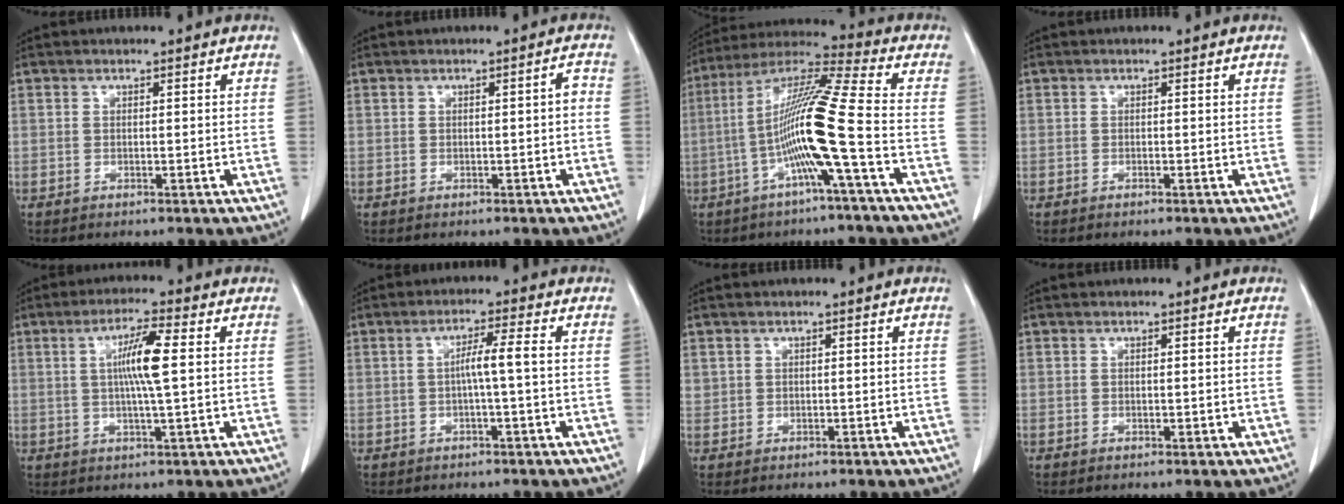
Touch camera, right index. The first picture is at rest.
{"total": 1.3, "force": [-0.3, 0.2, 1.3], "torque": [-0.014, 0.002, -0.004]}
{"total": 13.7, "force": [-3.4, -1.7, 13.2], "torque": [-0.250, 0.009, -0.075]}
{"total": 0.0}
{"total": 6.9, "force": [1.0, -0.1, 6.8], "torque": [-0.123, -0.001, 0.015]}
{"total": 3.7, "force": [-0.2, -0.4, 3.7], "torque": [-0.065, 0.007, -0.002]}
{"total": 0.9, "force": [0.4, 0.8, 0.1], "torque": [0.008, 0.006, 0.005]}
{"total": 0.7, "force": [0.0, 0.4, 0.5], "torque": [-0.007, -0.002, 0.003]}